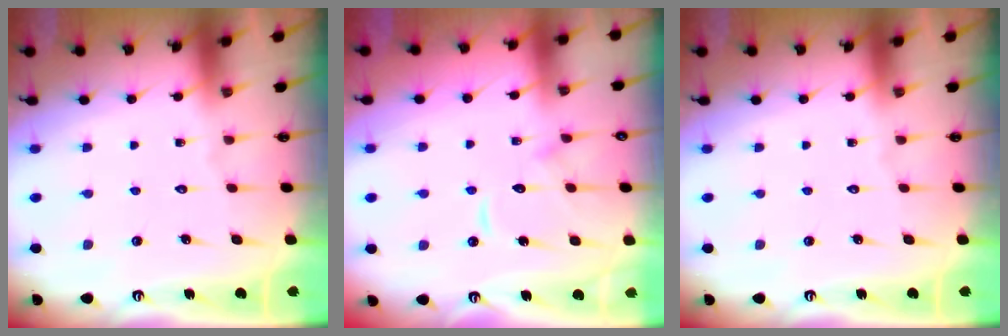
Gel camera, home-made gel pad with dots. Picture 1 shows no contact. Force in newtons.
{"total": 9.5, "press": 9.5, "slide": 0.8}
{"total": 0.0}